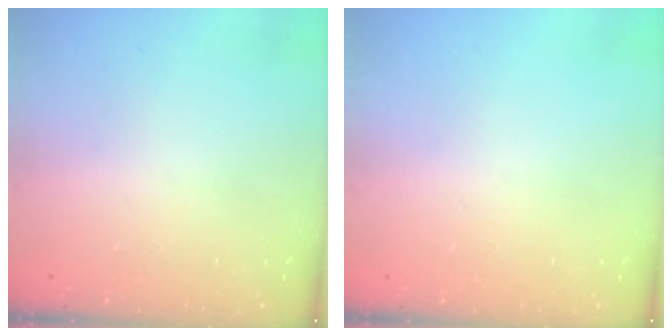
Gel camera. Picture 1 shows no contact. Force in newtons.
{"total": 0.0}